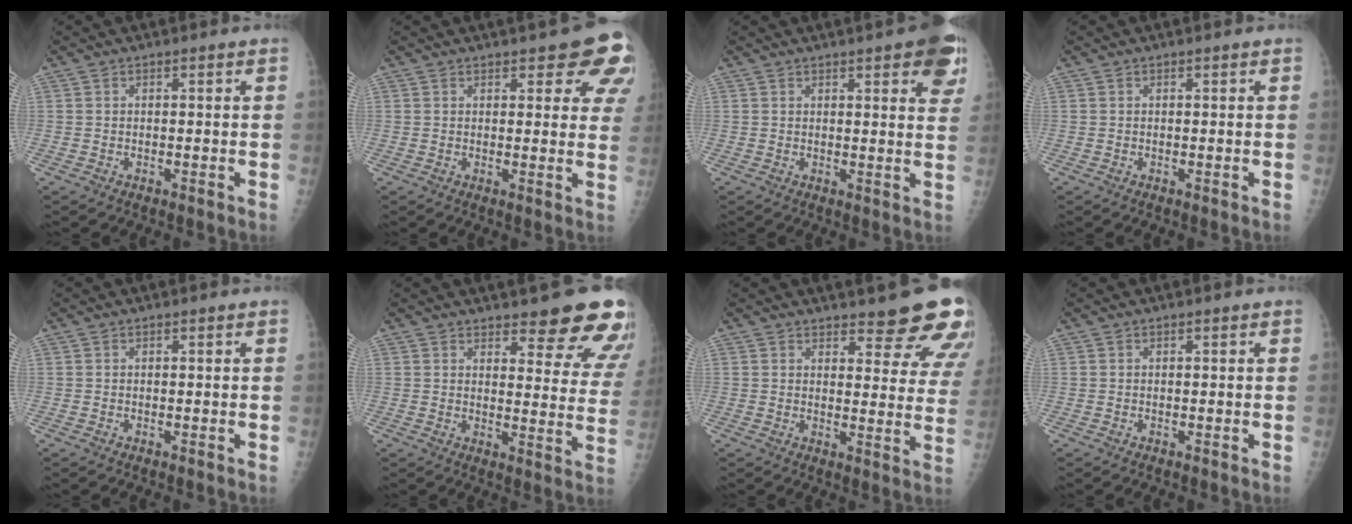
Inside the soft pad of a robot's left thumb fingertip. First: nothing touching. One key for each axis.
{"total": 10.4, "fx": 6.2, "fy": 4.0, "fz": 7.4, "tx": -0.048, "ty": -0.024, "tz": 0.063}
{"total": 10.7, "fx": 5.6, "fy": 3.0, "fz": 8.6, "tx": -0.073, "ty": -0.015, "tz": 0.060}
{"total": 0.0}
{"total": 0.0}
{"total": 15.0, "fx": 11.6, "fy": 4.4, "fz": 8.5, "tx": -0.063, "ty": -0.075, "tz": 0.128}
{"total": 12.7, "fx": 10.1, "fy": 3.7, "fz": 6.7, "tx": -0.039, "ty": -0.065, "tz": 0.110}
{"total": 0.0}